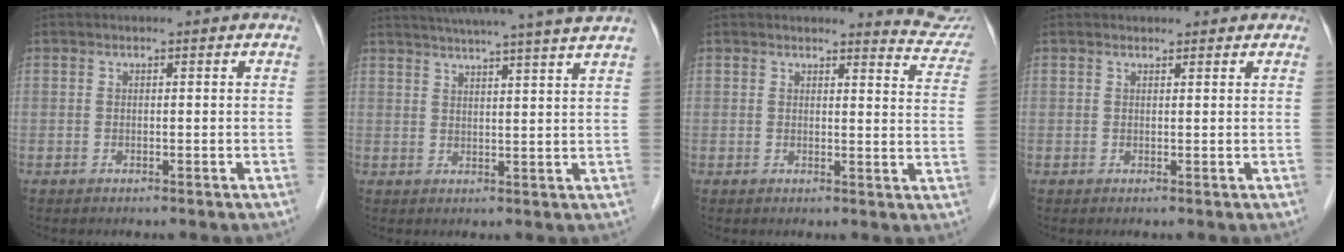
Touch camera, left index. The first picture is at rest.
{"total": 16.5, "force": [14.6, -1.4, 7.5], "torque": [-0.125, -0.006, 0.187]}
{"total": 6.9, "force": [6.9, 0.4, 0.0], "torque": [0.011, -0.052, 0.052]}
{"total": 1.8, "force": [1.6, 0.7, 0.3], "torque": [-0.006, 0.012, 0.020]}